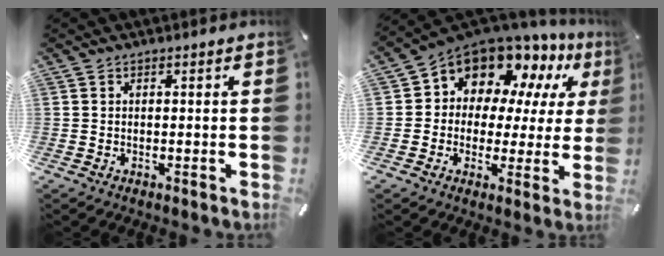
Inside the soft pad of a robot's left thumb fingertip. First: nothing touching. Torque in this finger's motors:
{"motor_torque": [0.41, 1.17, 1.91, -0.85, 0.33]}